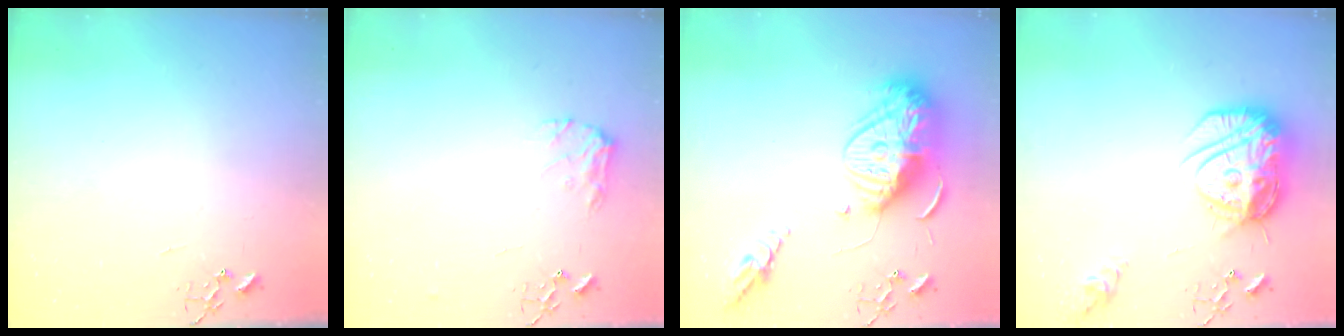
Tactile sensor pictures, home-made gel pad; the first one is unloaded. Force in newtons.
{"total": 7.9, "press": 7.9, "slide": 0.1}
{"total": 19.6, "press": 19.5, "slide": 1.9}
{"total": 19.4, "press": 19.3, "slide": 1.7}